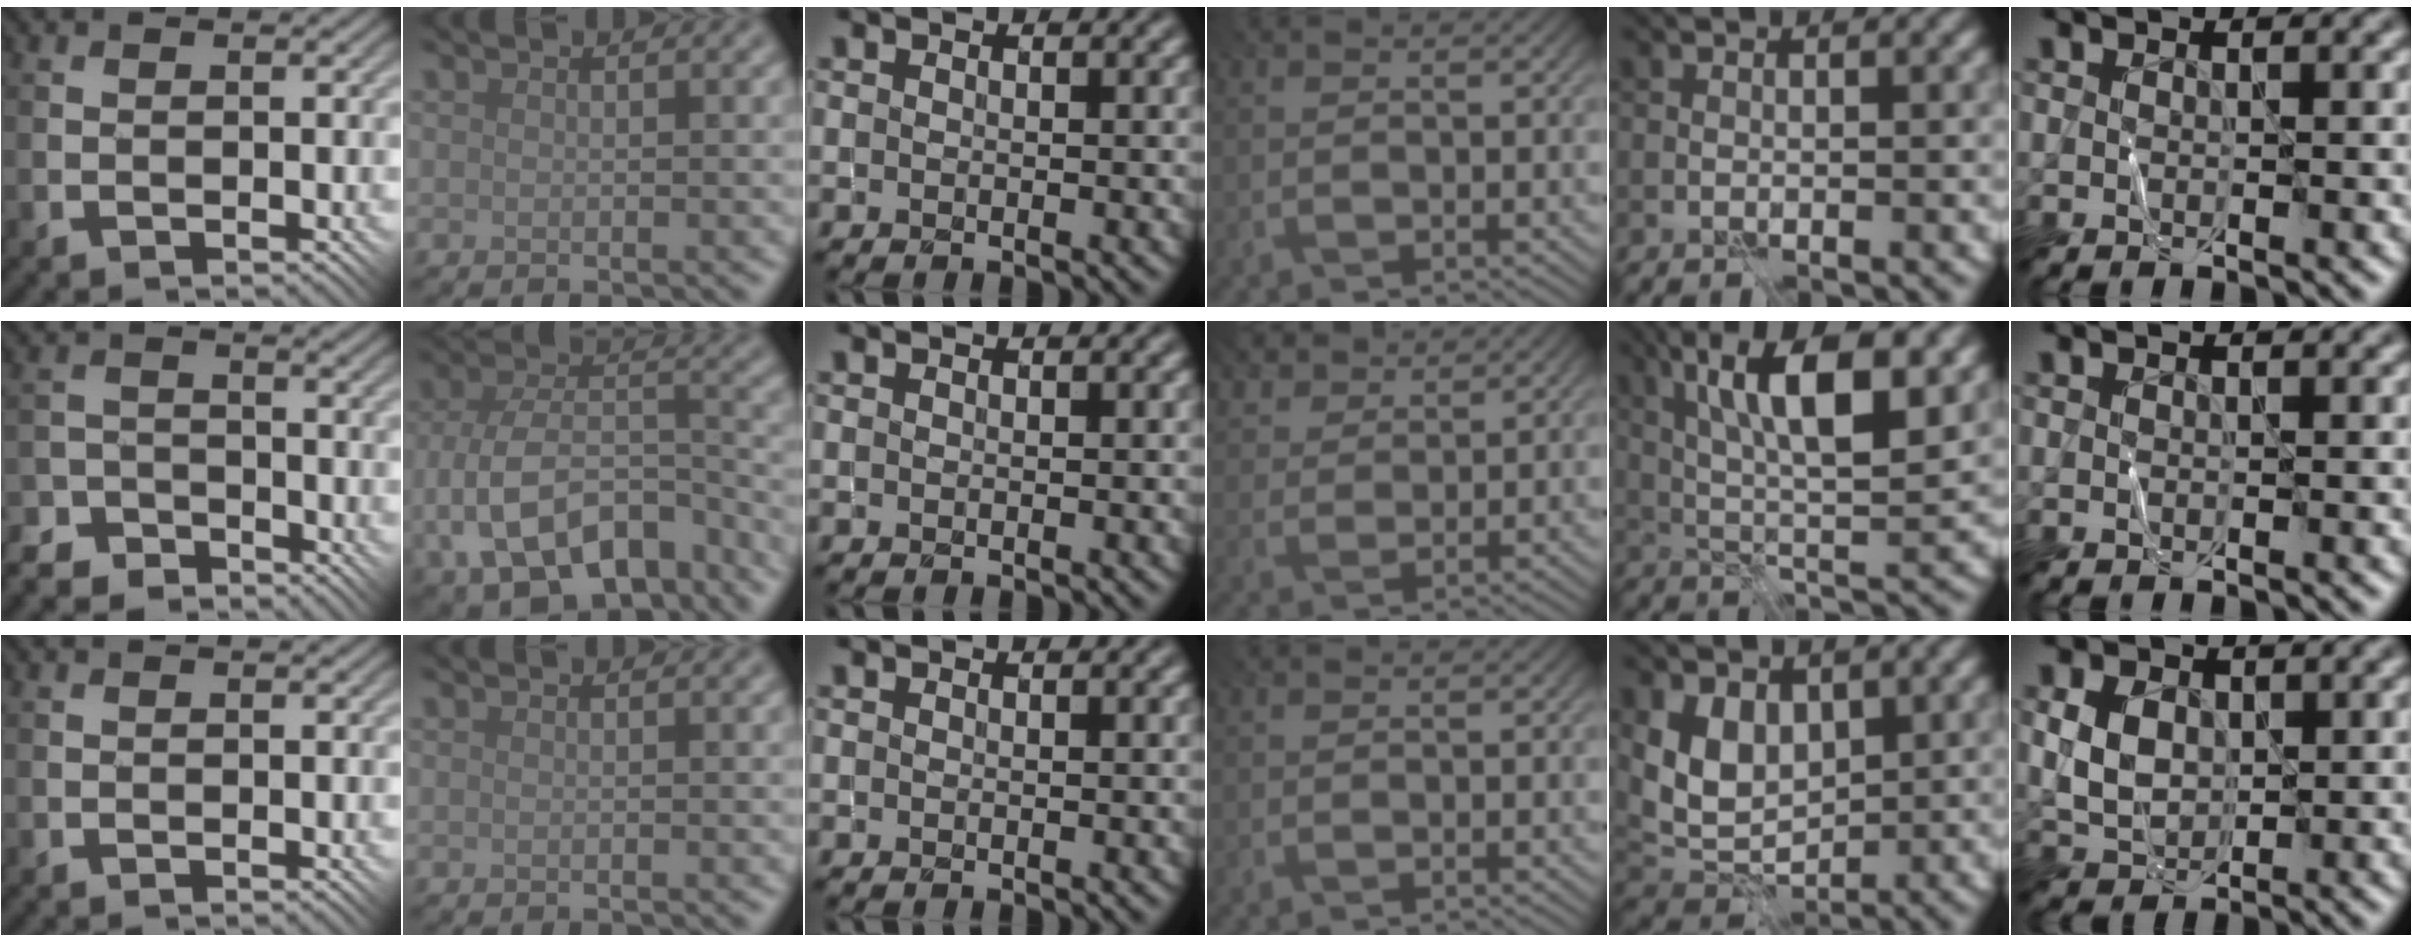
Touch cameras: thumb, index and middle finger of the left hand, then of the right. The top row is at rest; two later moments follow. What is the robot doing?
{"motion": "fold", "object": "shorts"}